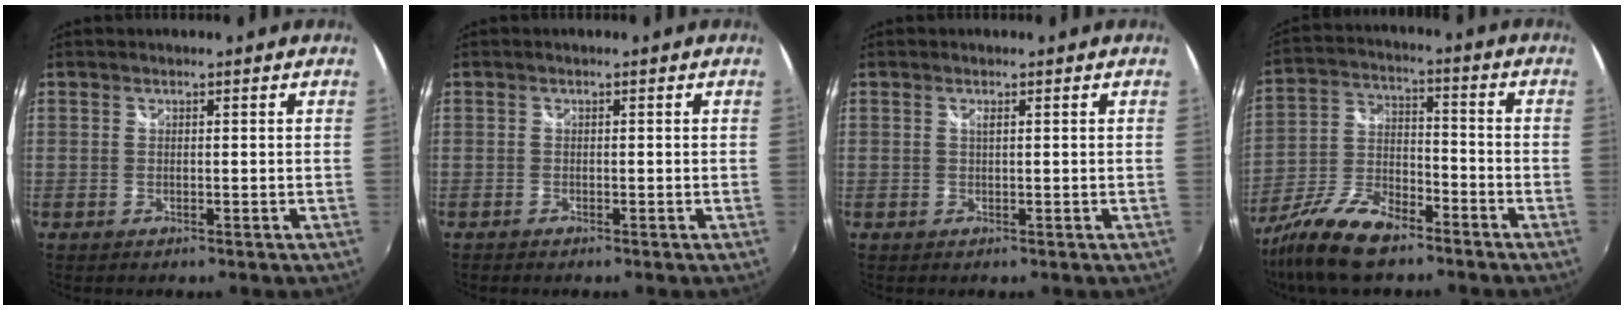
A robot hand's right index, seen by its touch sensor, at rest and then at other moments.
{"total": 0.9, "force": [-0.8, 0.3, 0.1], "torque": [-0.007, -0.003, -0.017]}
{"total": 0.6, "force": [0.2, -0.1, 0.6], "torque": [-0.011, 0.002, 0.003]}
{"total": 14.0, "force": [-10.2, 5.2, 8.1], "torque": [-0.182, -0.014, -0.197]}